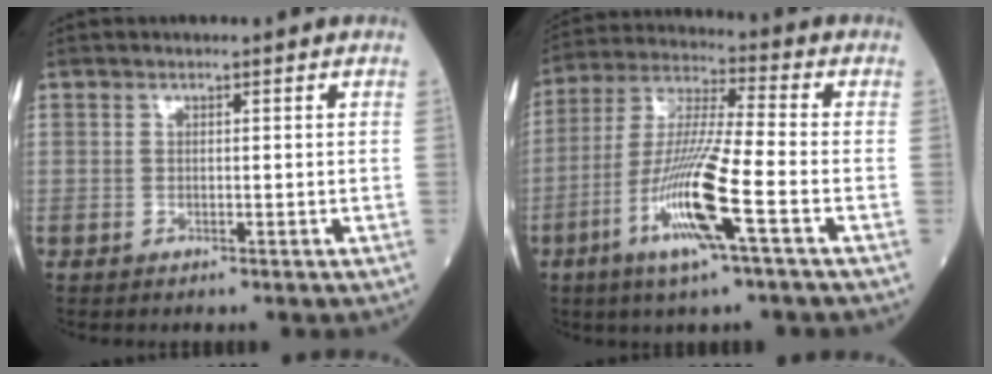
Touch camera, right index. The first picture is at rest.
{"total": 13.6, "force": [-5.3, 0.0, 12.6], "torque": [-0.256, -0.012, -0.105]}